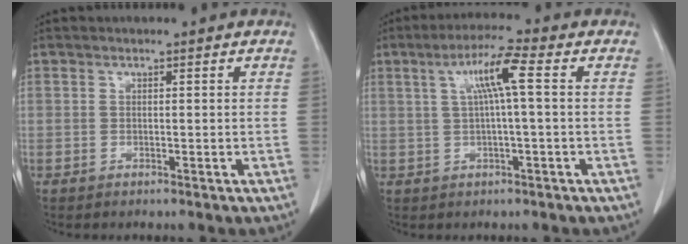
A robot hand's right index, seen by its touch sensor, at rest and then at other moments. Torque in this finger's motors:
{"motor_torque": [0.79, 0.01, 0.44, 0.09]}